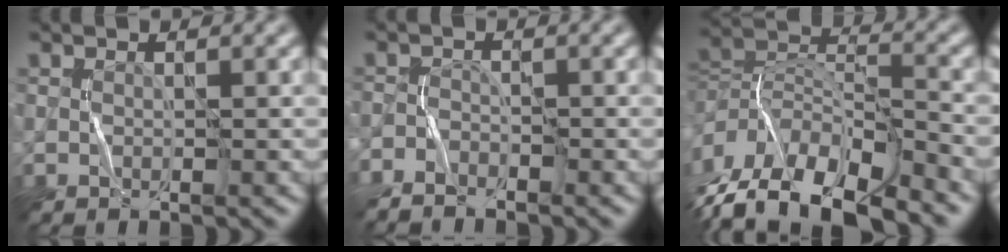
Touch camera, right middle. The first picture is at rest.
{"total": 2.3, "force": [-2.2, 0.3, 0.4], "torque": [-0.015, -0.001, -0.051]}
{"total": 11.7, "force": [-7.8, 4.7, 7.3], "torque": [-0.145, 0.003, -0.138]}